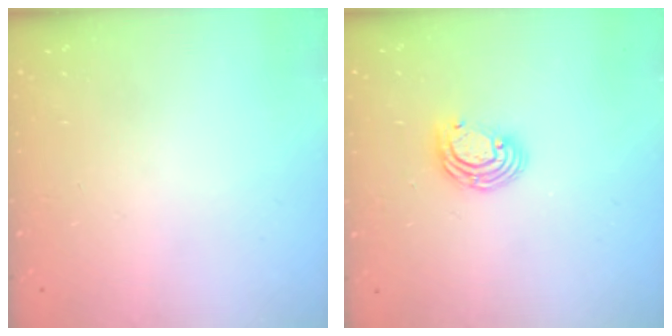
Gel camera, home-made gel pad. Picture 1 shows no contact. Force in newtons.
{"total": 7.5, "press": 7.4, "slide": 1.3}